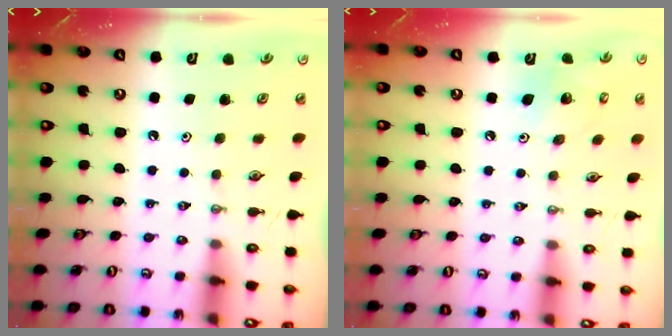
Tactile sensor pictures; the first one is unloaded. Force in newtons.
{"total": 8.4, "press": 8.2, "slide": 1.8}